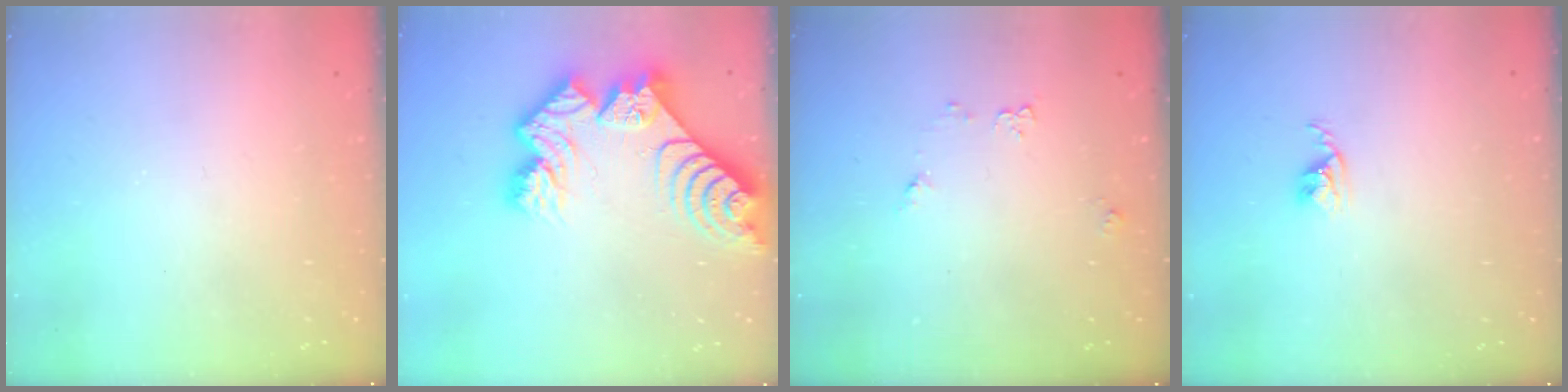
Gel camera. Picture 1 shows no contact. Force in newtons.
{"total": 16.7, "press": 16.6, "slide": 1.8}
{"total": 4.8, "press": 4.7, "slide": 0.6}
{"total": 2.7, "press": 2.7, "slide": 0.4}